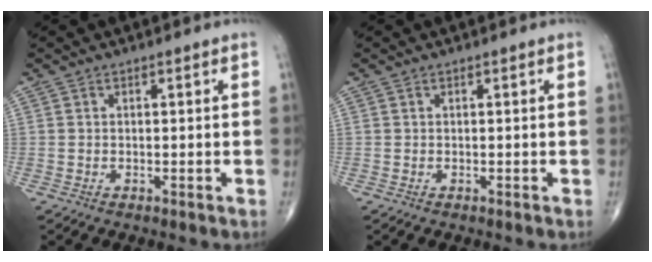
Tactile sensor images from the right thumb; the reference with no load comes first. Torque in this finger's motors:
{"motor_torque": [0.10, -0.07, -0.06, -0.11, 0.00]}